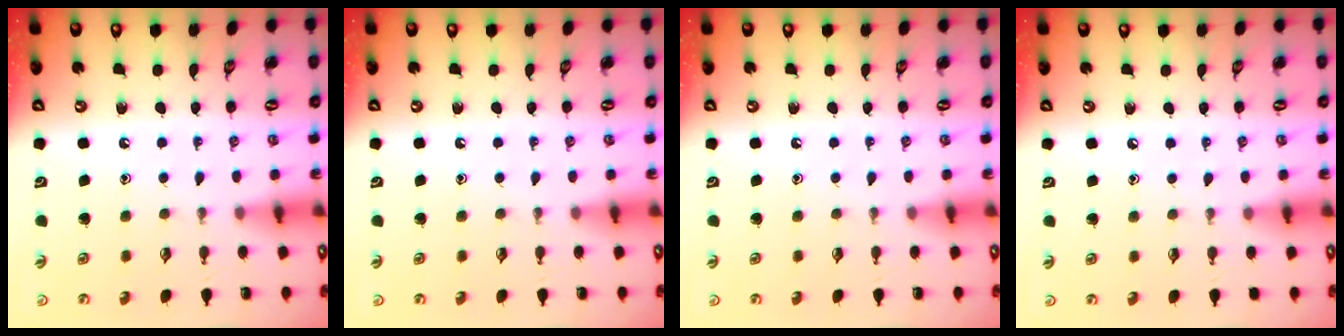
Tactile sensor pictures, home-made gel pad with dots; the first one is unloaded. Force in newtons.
{"total": 0.0}
{"total": 0.0}
{"total": 3.2, "press": 3.2, "slide": 0.5}